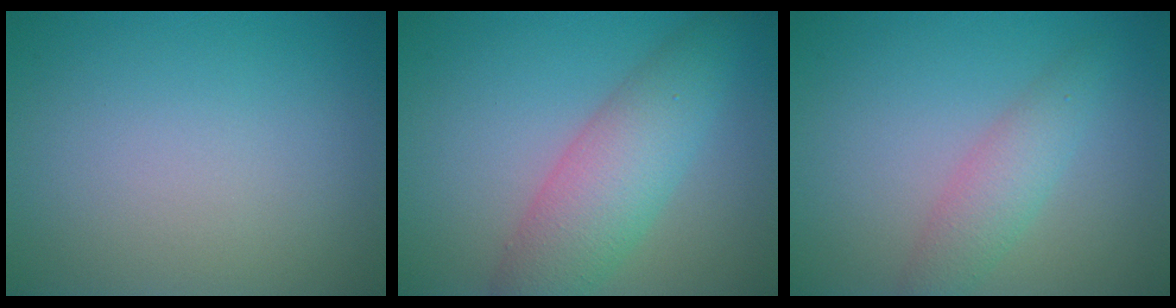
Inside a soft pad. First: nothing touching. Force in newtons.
{"total": 6.0, "press": 6.0, "slide": 0.2}
{"total": 2.8, "press": 2.8, "slide": 0.1}